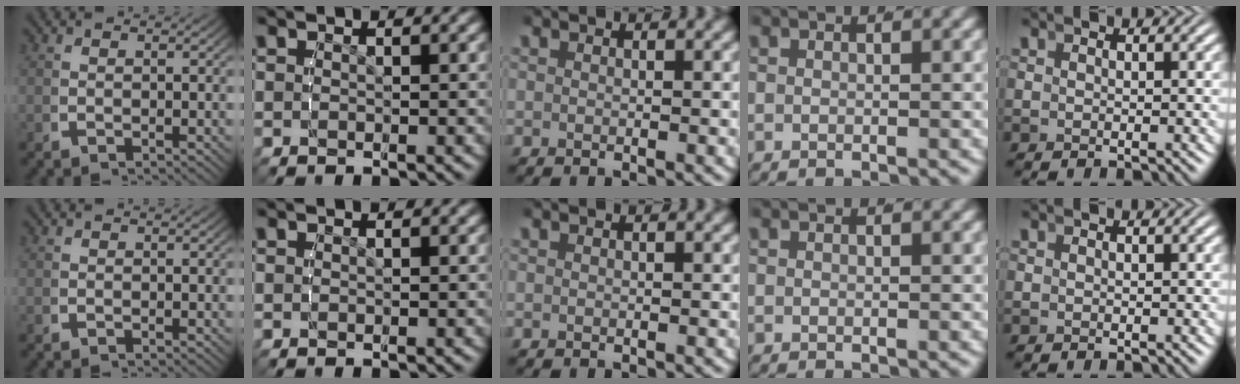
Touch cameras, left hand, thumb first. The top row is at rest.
{}